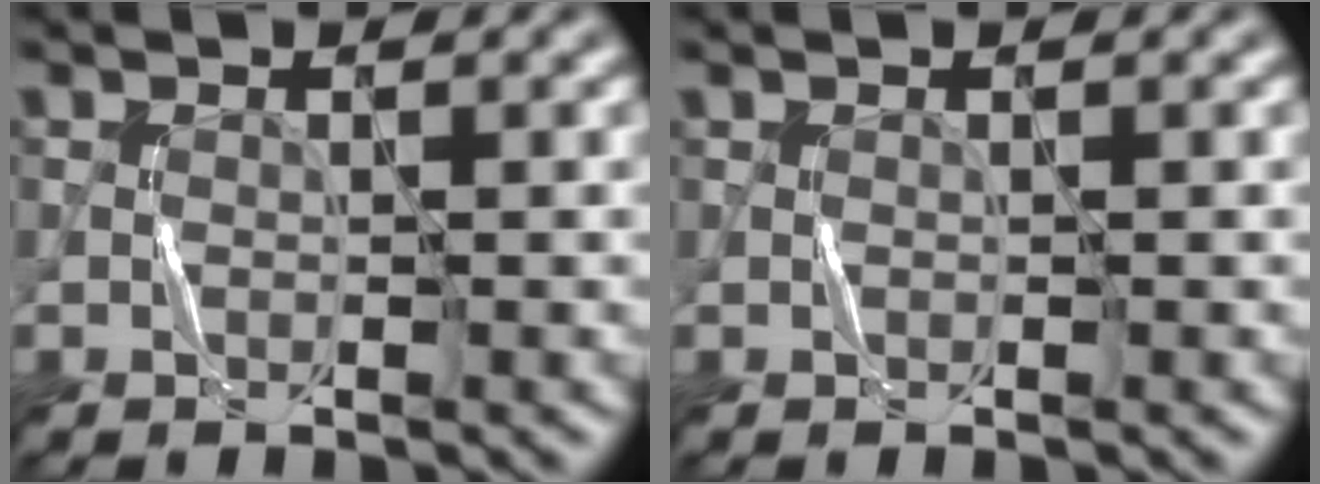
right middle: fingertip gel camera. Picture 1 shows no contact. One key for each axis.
{"total": 0.0}